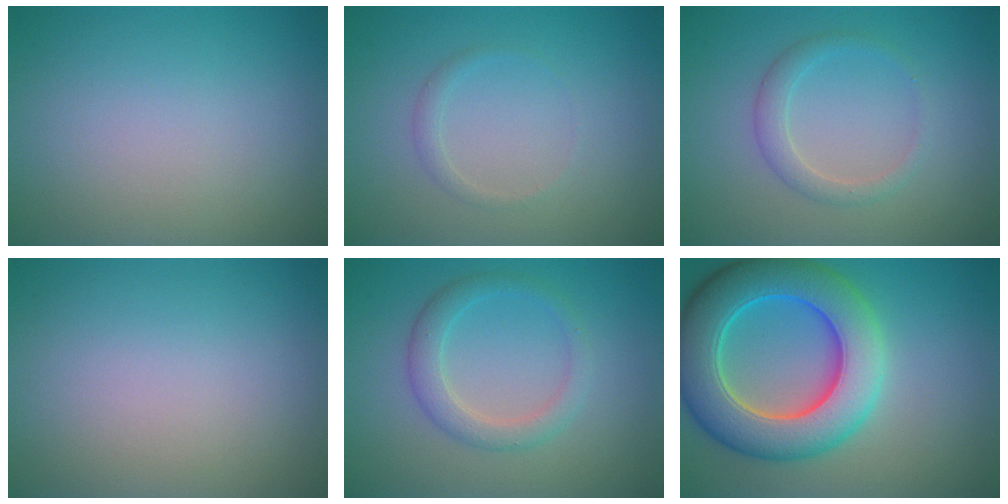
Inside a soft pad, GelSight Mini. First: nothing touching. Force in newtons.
{"total": 0.9, "press": 0.9, "slide": 0.0}
{"total": 1.9, "press": 1.9, "slide": 0.0}
{"total": 0.0}
{"total": 2.7, "press": 2.7, "slide": 0.2}
{"total": 10.1, "press": 10.1, "slide": 0.3}